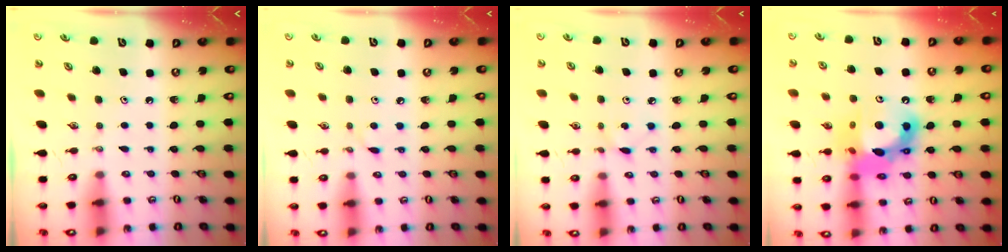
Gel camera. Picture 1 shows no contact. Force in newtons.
{"total": 3.6, "press": 3.6, "slide": 0.4}
{"total": 2.6, "press": 2.5, "slide": 0.3}
{"total": 18.0, "press": 17.9, "slide": 1.5}